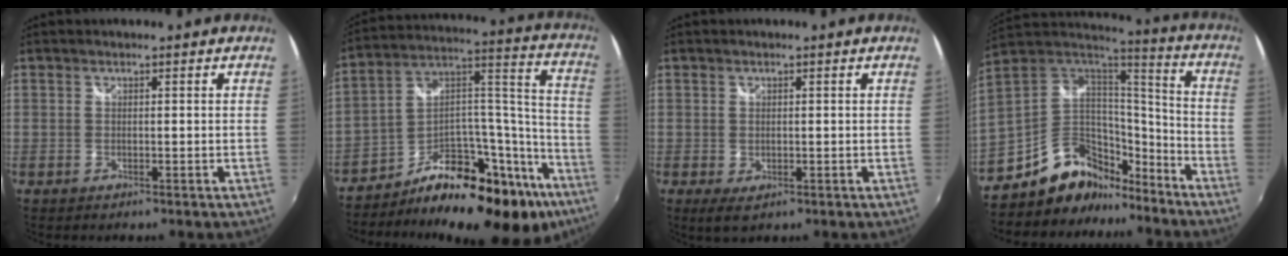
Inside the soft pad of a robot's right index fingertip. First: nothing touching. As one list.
[{"total": 27.2, "force": [-18.4, 12.2, 15.9], "torque": [-0.218, 0.062, -0.269]}, {"total": 2.3, "force": [-0.1, 1.5, 1.7], "torque": [-0.030, -0.006, 0.001]}, {"total": 20.1, "force": [-13.2, 12.3, 8.8], "torque": [-0.185, 0.049, -0.206]}]